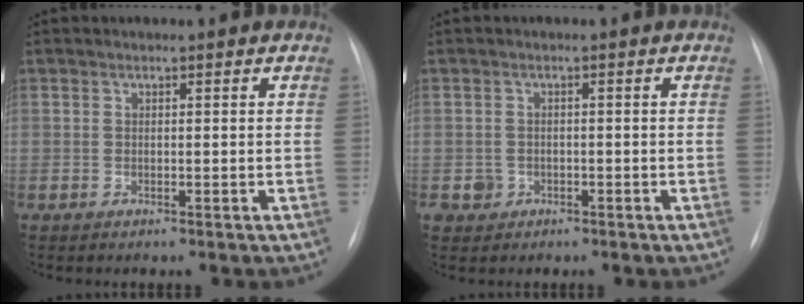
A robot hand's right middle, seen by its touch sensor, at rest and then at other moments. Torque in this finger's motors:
{"motor_torque": [0.11, -0.17, -0.01, 0.00]}